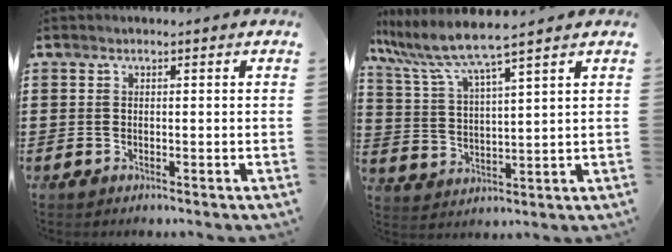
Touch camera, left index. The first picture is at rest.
{"total": 7.2, "force": [6.2, -0.4, 3.7], "torque": [-0.097, -0.032, 0.104]}